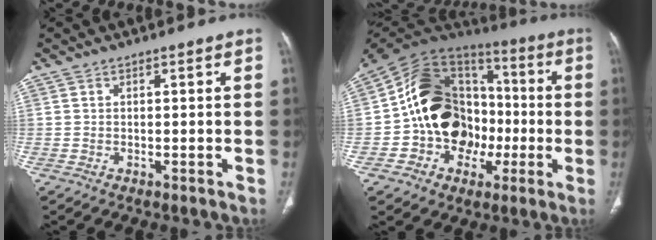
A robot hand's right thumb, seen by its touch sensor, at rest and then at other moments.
{"total": 21.5, "force": [-2.6, 17.0, 12.9], "torque": [-0.172, 0.046, -0.043]}